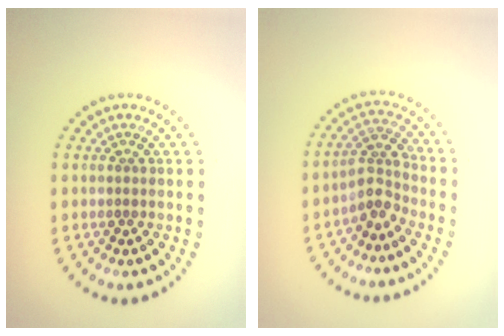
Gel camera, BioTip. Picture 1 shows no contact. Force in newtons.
{"total": 2.7, "press": 2.0, "slide": 1.8}